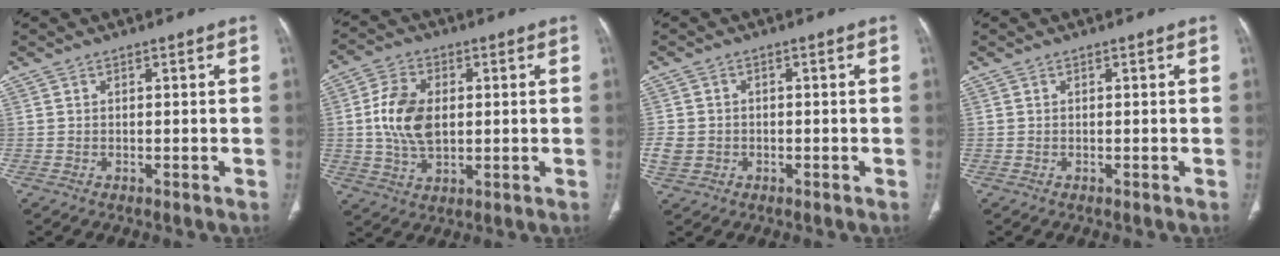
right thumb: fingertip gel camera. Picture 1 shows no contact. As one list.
[{"total": 10.3, "force": [0.8, 6.6, 7.8], "torque": [-0.144, 0.000, 0.018]}, {"total": 4.3, "force": [-0.9, 3.8, 1.8], "torque": [-0.034, 0.009, -0.011]}, {"total": 0.0}]